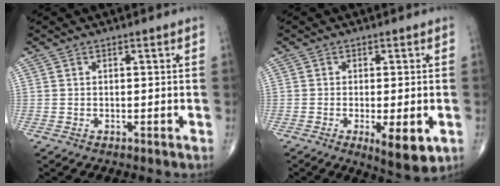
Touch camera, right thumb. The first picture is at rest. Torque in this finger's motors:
{"motor_torque": [0.14, 0.17, 0.02, -0.11, 0.00]}